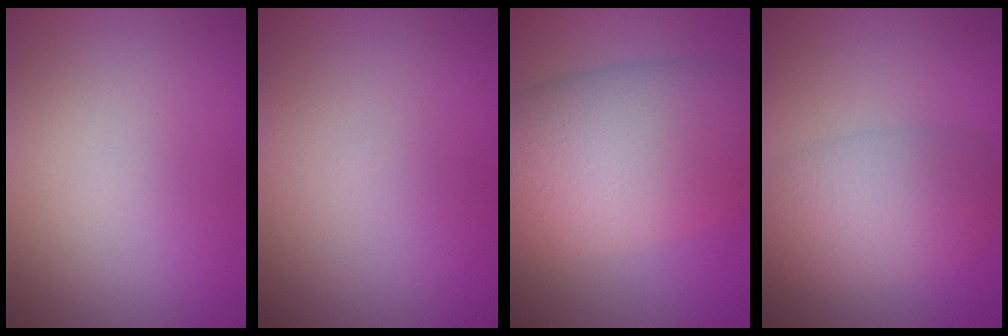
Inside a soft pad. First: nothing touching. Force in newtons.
{"total": 0.0}
{"total": 11.8, "press": 11.8, "slide": 0.3}
{"total": 5.6, "press": 5.6, "slide": 0.1}